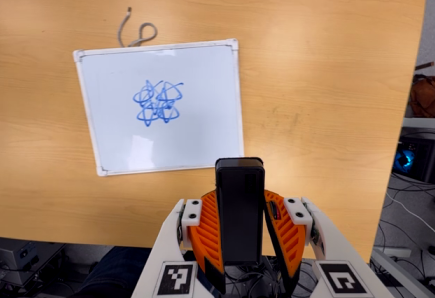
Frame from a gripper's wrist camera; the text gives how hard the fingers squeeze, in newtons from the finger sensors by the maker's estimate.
{"total": 5.9, "left": 5.1, "right": 6.8}